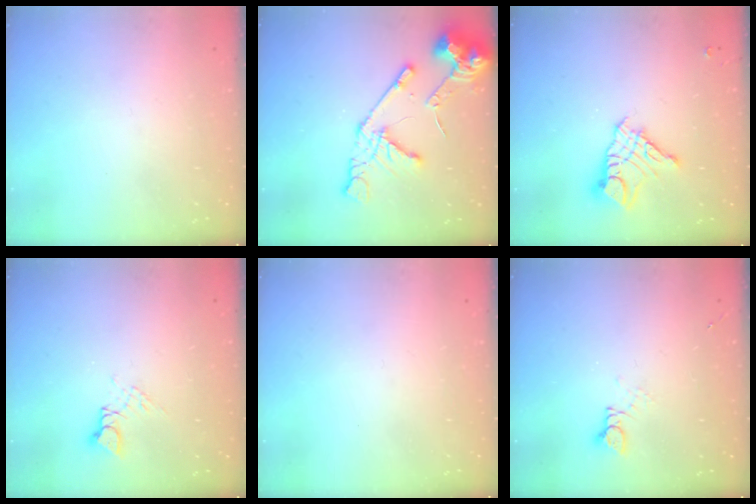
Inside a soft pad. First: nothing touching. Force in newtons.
{"total": 14.8, "press": 14.7, "slide": 1.9}
{"total": 10.5, "press": 10.5, "slide": 1.0}
{"total": 4.6, "press": 4.5, "slide": 0.6}
{"total": 0.0}
{"total": 2.4, "press": 2.4, "slide": 0.2}